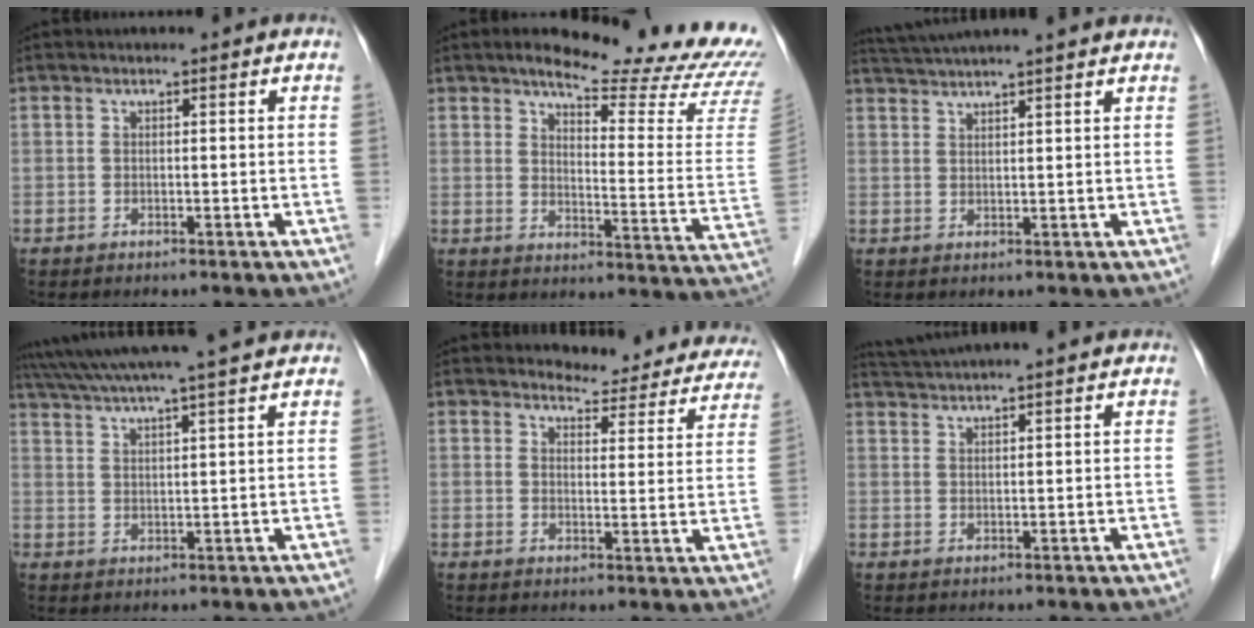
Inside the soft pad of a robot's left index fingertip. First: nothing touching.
{"total": 21.1, "force": [18.9, 1.6, 9.3], "torque": [-0.118, -0.091, 0.219]}
{"total": 11.3, "force": [10.2, -0.3, 4.9], "torque": [-0.088, 0.034, 0.145]}
{"total": 17.5, "force": [15.4, -0.4, 8.2], "torque": [-0.151, 0.025, 0.220]}
{"total": 12.9, "force": [12.2, 3.5, 2.4], "torque": [0.002, -0.031, 0.117]}
{"total": 10.7, "force": [9.8, -0.2, 4.2], "torque": [-0.076, 0.032, 0.141]}